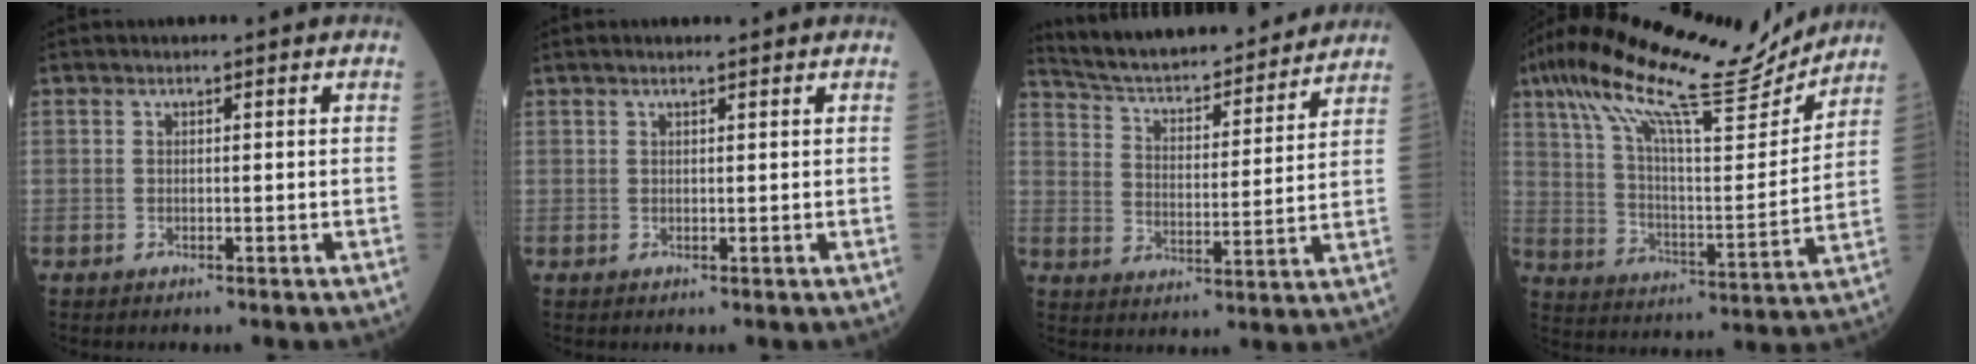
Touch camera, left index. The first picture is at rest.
{"total": 1.7, "force": [1.4, 0.0, 1.0], "torque": [-0.016, 0.014, 0.022]}
{"total": 20.4, "force": [18.8, 3.2, 7.3], "torque": [-0.116, 0.009, 0.274]}
{"total": 20.7, "force": [17.2, 2.6, 11.2], "torque": [-0.207, 0.018, 0.279]}